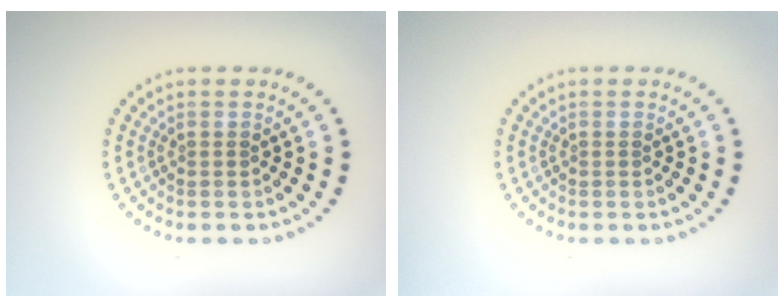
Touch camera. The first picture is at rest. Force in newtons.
{"total": 0.0}